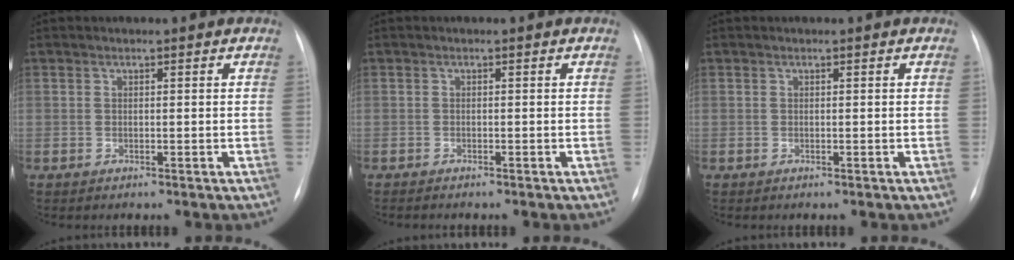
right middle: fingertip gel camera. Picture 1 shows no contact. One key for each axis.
{"total": 1.7, "fx": -1.5, "fy": 0.4, "fz": 0.8, "tx": -0.013, "ty": -0.004, "tz": -0.015}
{"total": 0.0}